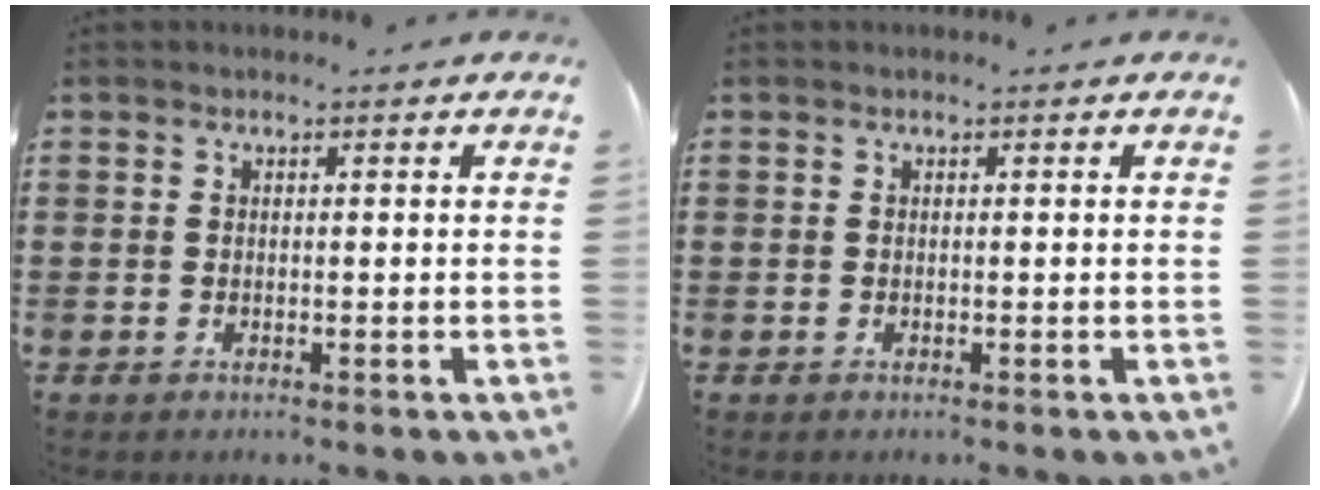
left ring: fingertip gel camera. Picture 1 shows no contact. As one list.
[{"total": 0.0}]